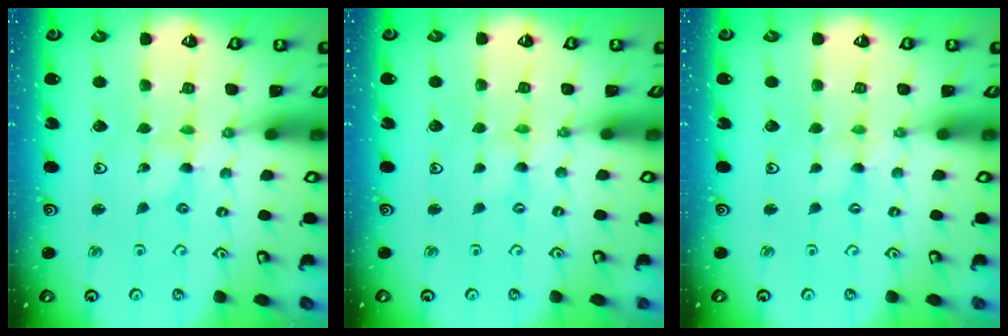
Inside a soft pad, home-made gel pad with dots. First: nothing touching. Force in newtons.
{"total": 0.7, "press": 0.7, "slide": 0.1}
{"total": 0.0}